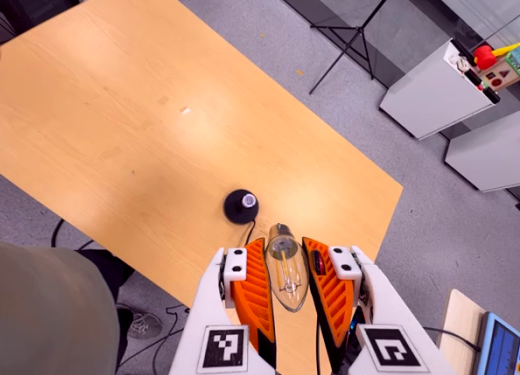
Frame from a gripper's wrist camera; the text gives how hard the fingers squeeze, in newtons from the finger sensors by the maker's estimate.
{"total": 15.8, "left": 17.2, "right": 14.4}